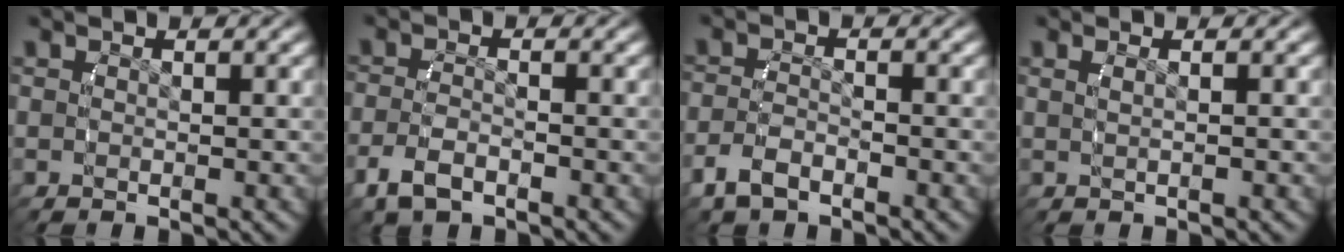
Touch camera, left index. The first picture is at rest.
{"total": 2.9, "force": [-1.4, 1.6, 2.0], "torque": [-0.049, -0.008, -0.018]}
{"total": 2.4, "force": [-1.5, 1.3, 1.4], "torque": [-0.033, -0.003, -0.022]}
{"total": 0.6, "force": [0.0, -0.1, 0.6], "torque": [-0.020, 0.000, 0.001]}